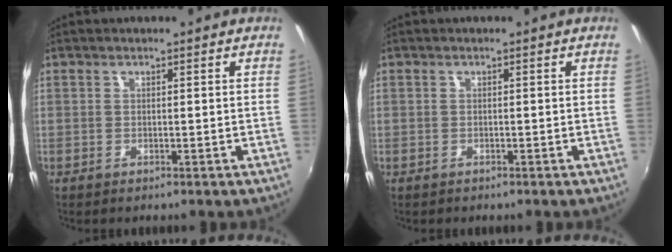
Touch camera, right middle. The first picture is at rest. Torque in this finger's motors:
{"motor_torque": [-0.45, 0.20, -0.05, -0.03]}